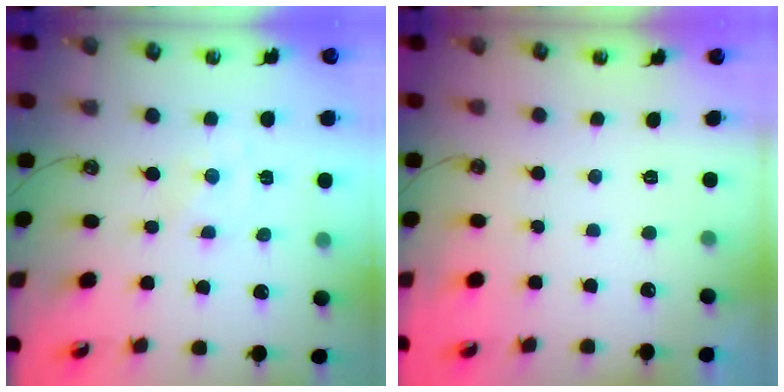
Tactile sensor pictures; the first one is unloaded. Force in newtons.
{"total": 0.0}